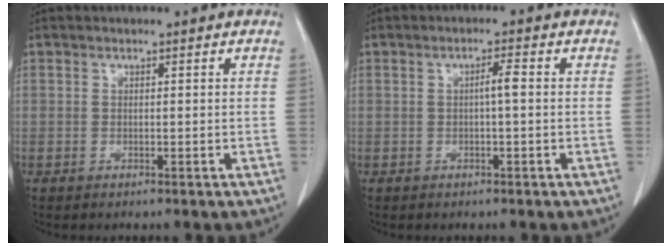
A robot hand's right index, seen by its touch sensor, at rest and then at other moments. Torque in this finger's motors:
{"motor_torque": [0.43, -0.07, 0.14, 0.05]}